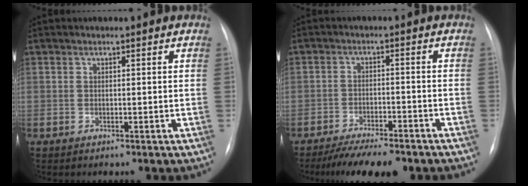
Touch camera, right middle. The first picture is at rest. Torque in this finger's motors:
{"motor_torque": [0.44, -0.69, -0.02, -0.01]}